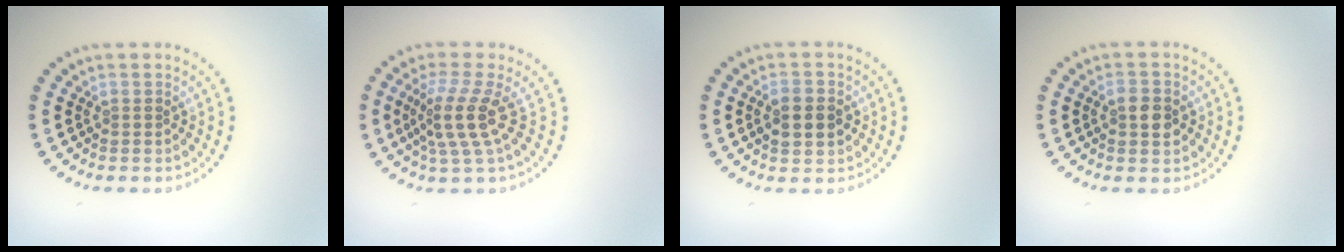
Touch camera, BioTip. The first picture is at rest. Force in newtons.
{"total": 3.9, "press": 2.8, "slide": 2.6}
{"total": 3.3, "press": 3.3, "slide": 0.1}
{"total": 2.6, "press": 2.6, "slide": 0.1}